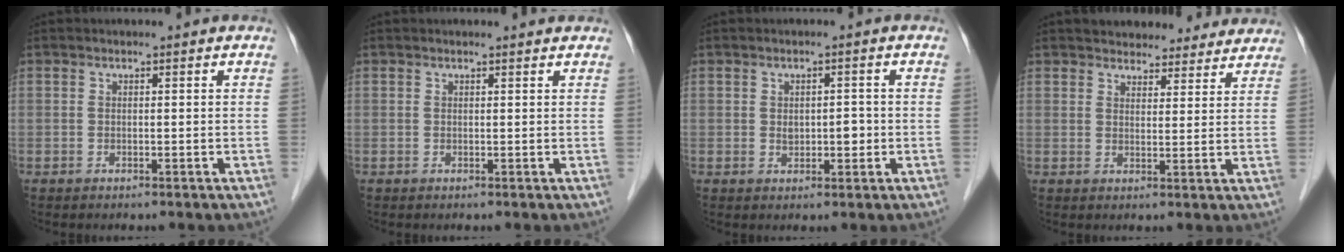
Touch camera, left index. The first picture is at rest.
{"total": 1.6, "force": [1.6, 0.1, 0.2], "torque": [-0.010, 0.004, 0.015]}
{"total": 2.6, "force": [-0.1, 1.7, 2.1], "torque": [-0.032, 0.007, 0.004]}
{"total": 13.2, "force": [12.1, 4.4, 3.1], "torque": [-0.011, 0.013, 0.139]}